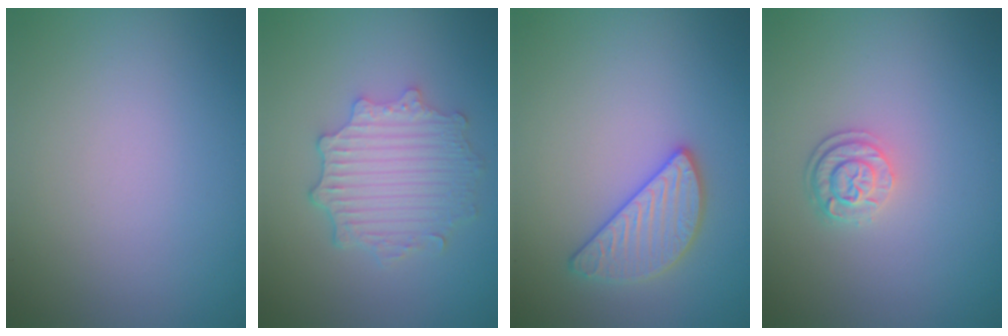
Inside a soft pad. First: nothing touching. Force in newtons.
{"total": 4.5, "press": 3.6, "slide": 2.8}
{"total": 2.7, "press": 2.7, "slide": 0.1}
{"total": 2.3, "press": 1.8, "slide": 1.4}